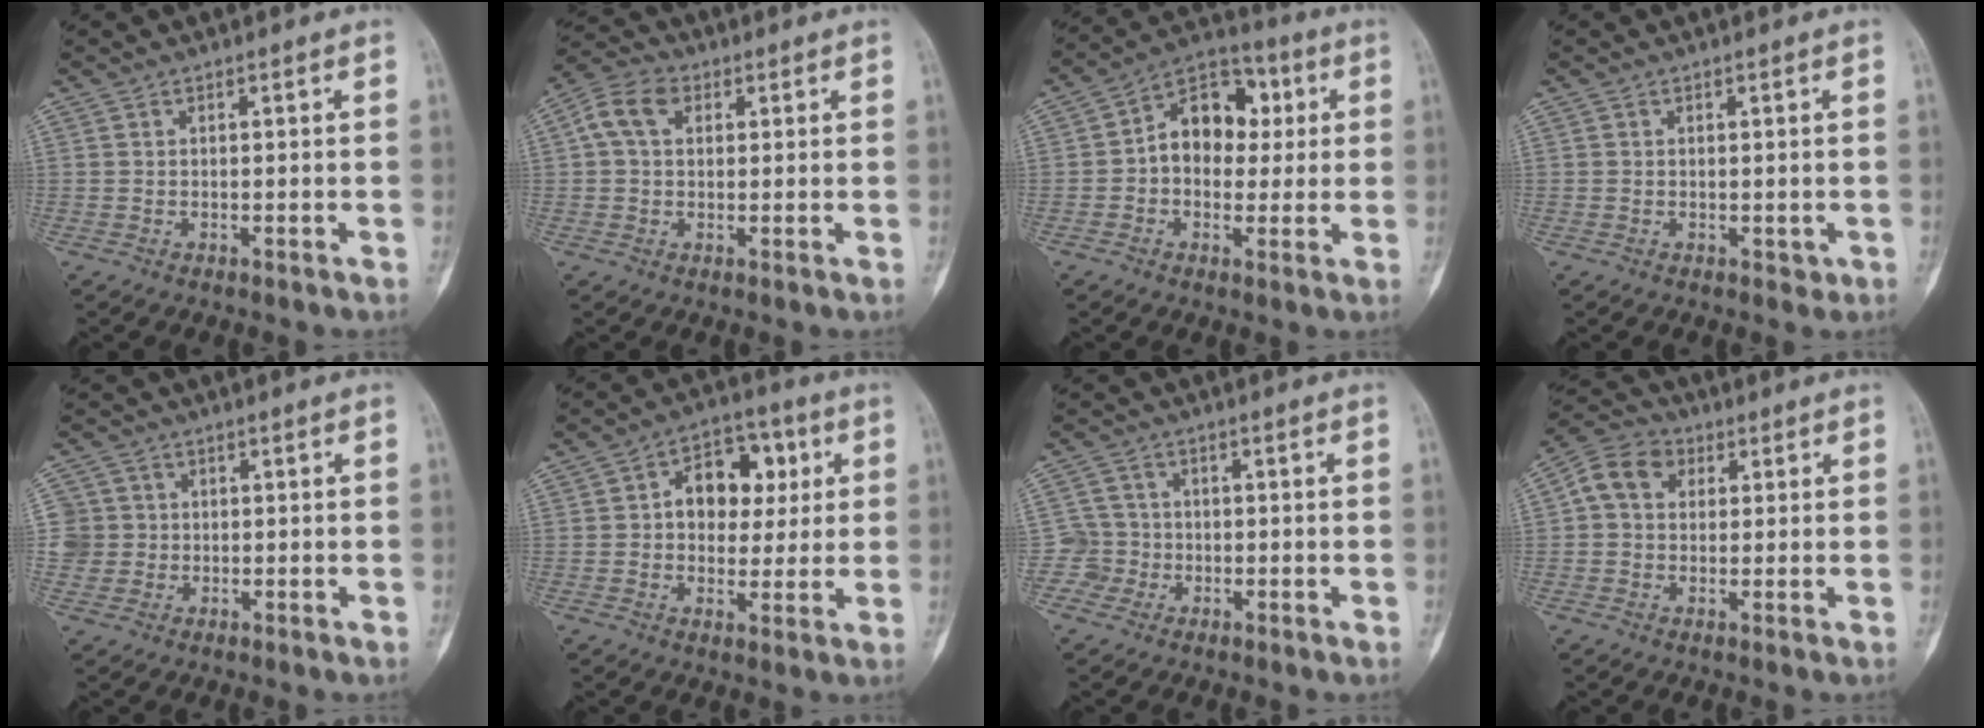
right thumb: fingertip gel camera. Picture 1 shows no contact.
{"total": 7.2, "force": [2.0, 5.1, 4.7], "torque": [-0.084, 0.021, 0.031]}
{"total": 12.5, "force": [1.5, 9.1, 8.4], "torque": [-0.086, 0.026, 0.012]}
{"total": 1.0, "force": [0.0, 0.9, 0.5], "torque": [-0.001, 0.001, 0.002]}
{"total": 5.1, "force": [0.2, 5.1, 0.3], "torque": [0.020, 0.010, 0.000]}
{"total": 11.8, "force": [2.4, 8.5, 7.9], "torque": [-0.062, 0.013, 0.032]}
{"total": 4.0, "force": [-1.3, 3.7, -0.4], "torque": [0.033, 0.014, -0.032]}
{"total": 7.8, "force": [1.8, 6.2, 4.3], "torque": [-0.064, 0.019, 0.021]}